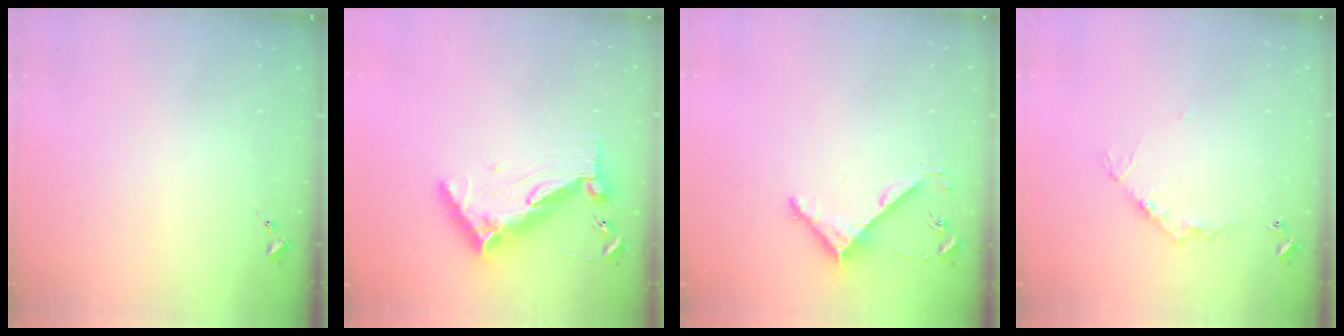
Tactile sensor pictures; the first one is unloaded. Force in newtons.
{"total": 13.4, "press": 13.3, "slide": 1.4}
{"total": 4.8, "press": 4.8, "slide": 0.3}
{"total": 8.1, "press": 8.1, "slide": 0.7}